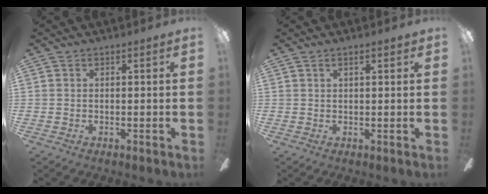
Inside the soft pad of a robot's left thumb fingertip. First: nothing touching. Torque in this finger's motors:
{"motor_torque": [-0.18, -0.03, -0.46, 0.10, 0.02]}